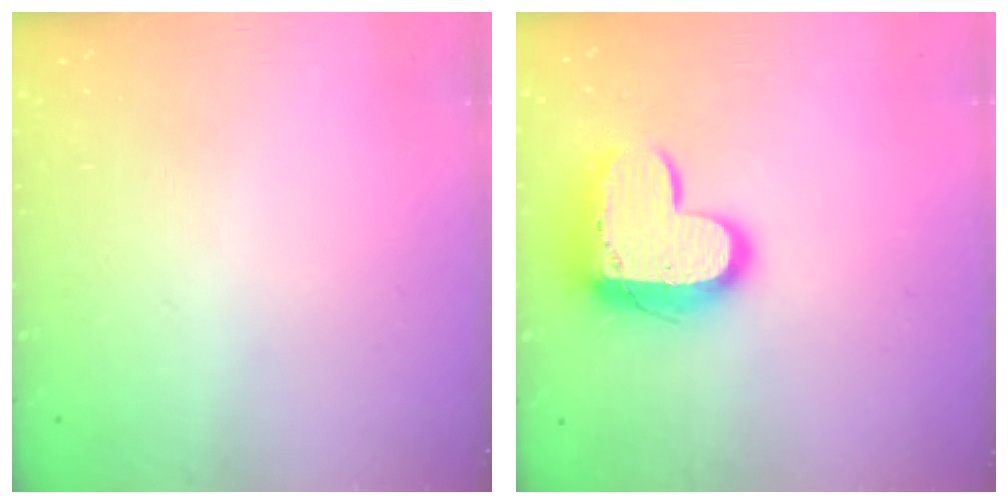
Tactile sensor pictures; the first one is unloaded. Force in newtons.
{"total": 14.4, "press": 14.4, "slide": 1.1}